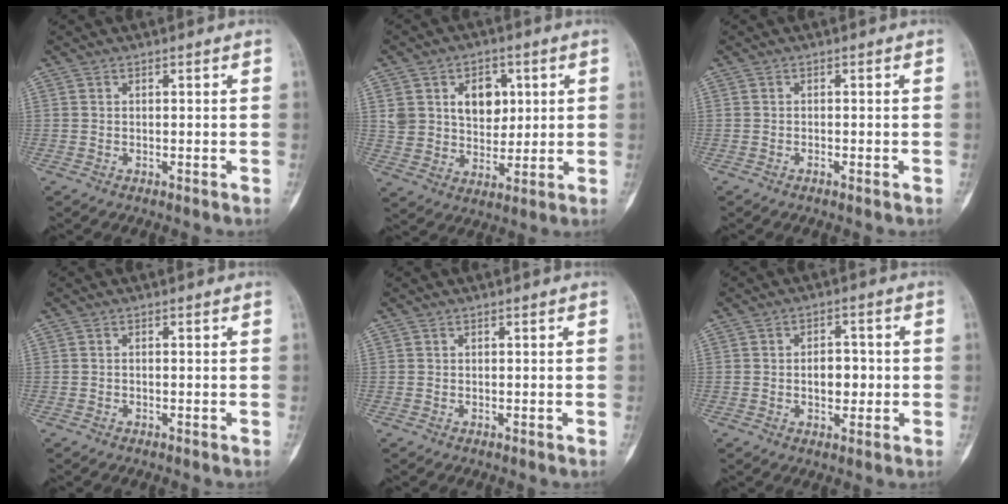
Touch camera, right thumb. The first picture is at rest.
{"total": 11.2, "force": [3.5, 8.4, 6.5], "torque": [-0.059, -0.016, 0.066]}
{"total": 0.7, "force": [-0.4, 0.2, 0.5], "torque": [-0.010, 0.000, -0.007]}
{"total": 0.0}
{"total": 0.0}
{"total": 5.6, "force": [-0.3, 3.6, 4.3], "torque": [-0.045, 0.008, -0.004]}